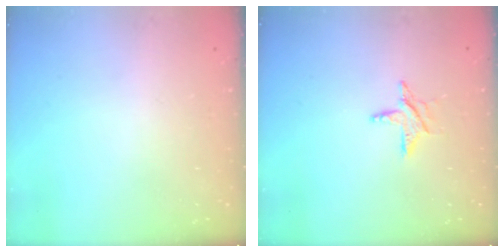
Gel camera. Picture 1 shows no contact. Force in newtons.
{"total": 5.7, "press": 5.7, "slide": 0.4}